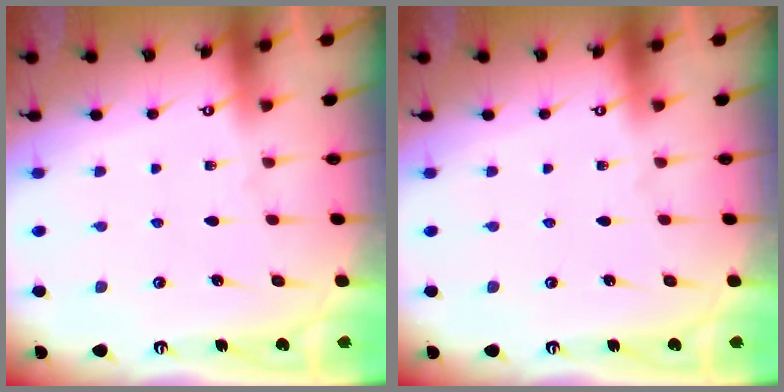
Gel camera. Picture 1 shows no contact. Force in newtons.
{"total": 0.0}